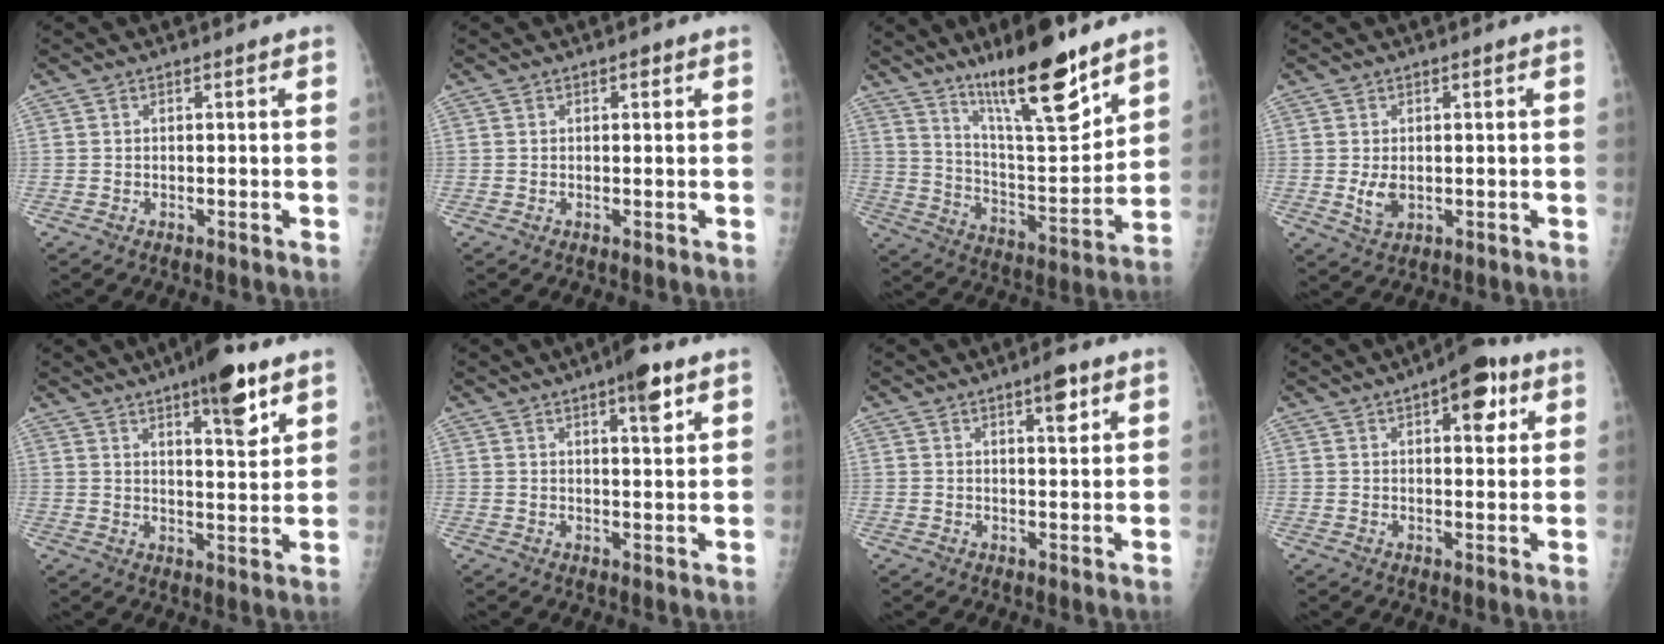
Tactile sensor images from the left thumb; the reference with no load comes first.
{"total": 0.9, "force": [0.4, 0.4, 0.6], "torque": [-0.005, 0.000, 0.004]}
{"total": 18.7, "force": [13.0, 3.8, 12.9], "torque": [-0.180, -0.087, 0.224]}
{"total": 3.3, "force": [-0.1, 2.2, 2.5], "torque": [-0.042, -0.009, 0.003]}
{"total": 10.7, "force": [6.5, 2.8, 8.1], "torque": [-0.100, -0.034, 0.092]}
{"total": 6.1, "force": [3.4, 1.5, 4.8], "torque": [-0.061, -0.014, 0.045]}
{"total": 4.3, "force": [2.3, 1.3, 3.4], "torque": [-0.041, -0.012, 0.033]}
{"total": 8.8, "force": [3.9, 3.9, 6.9], "torque": [-0.065, -0.006, 0.046]}